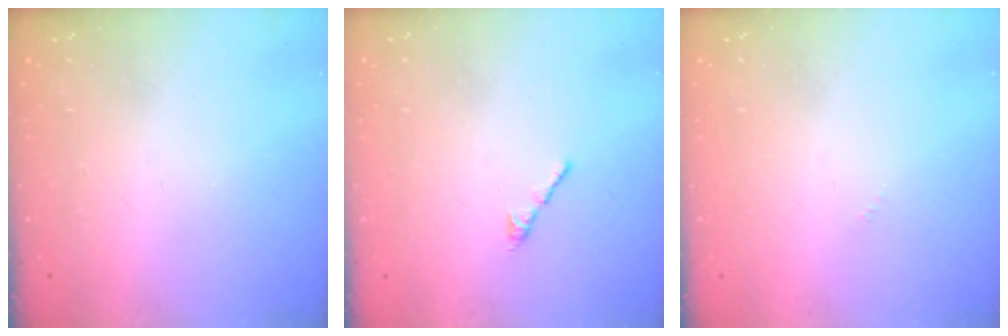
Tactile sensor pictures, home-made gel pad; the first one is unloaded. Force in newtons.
{"total": 2.7, "press": 2.6, "slide": 0.7}
{"total": 0.0}